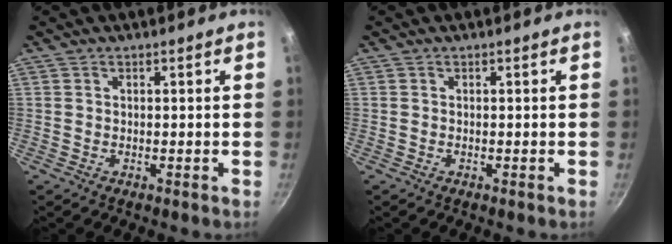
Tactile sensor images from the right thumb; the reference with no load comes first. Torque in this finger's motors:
{"motor_torque": [-0.21, 0.09, -0.22, 0.01, -0.01]}